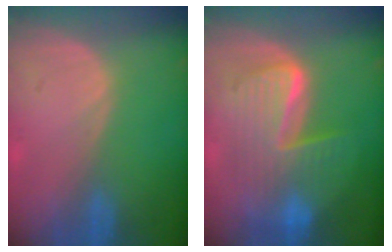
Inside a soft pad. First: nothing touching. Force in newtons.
{"total": 9.3, "press": 9.2, "slide": 0.7}